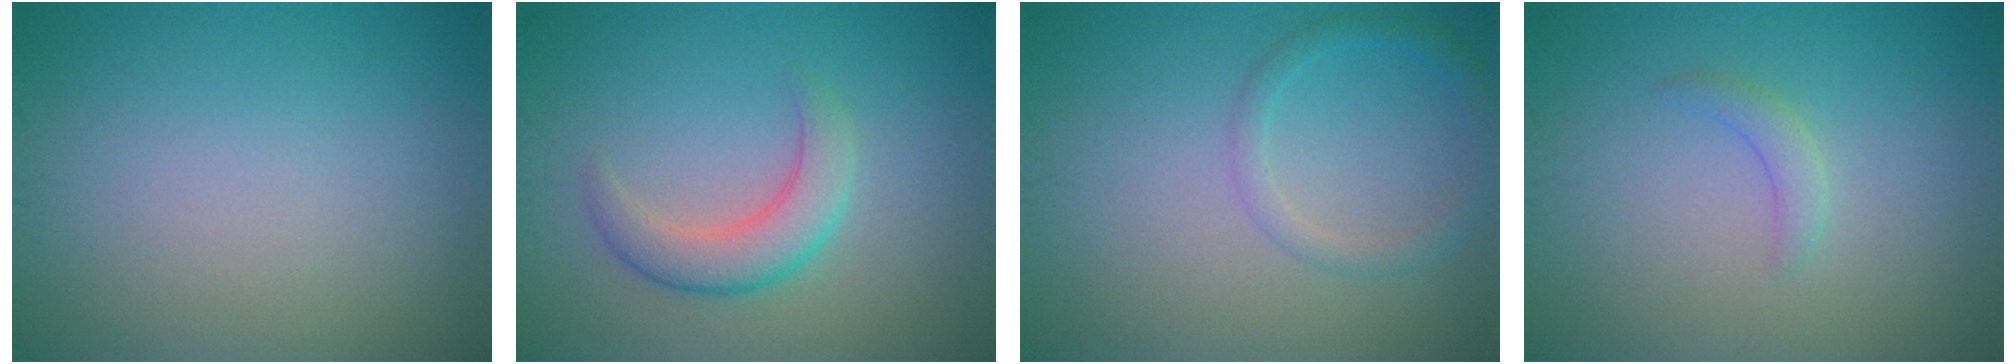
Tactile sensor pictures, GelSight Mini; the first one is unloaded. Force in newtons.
{"total": 3.7, "press": 3.7, "slide": 0.3}
{"total": 1.9, "press": 1.9, "slide": 0.2}
{"total": 1.4, "press": 1.4, "slide": 0.1}